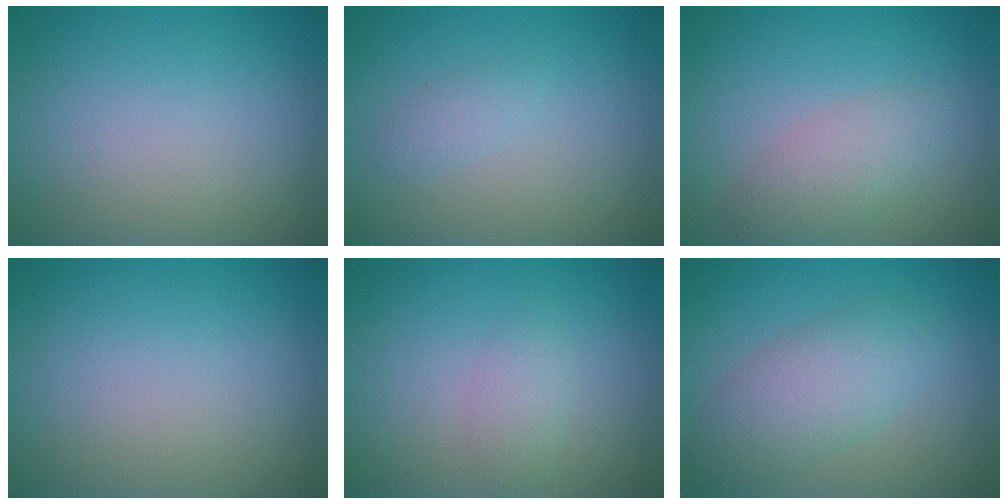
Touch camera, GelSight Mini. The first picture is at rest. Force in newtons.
{"total": 1.1, "press": 1.1, "slide": 0.0}
{"total": 3.0, "press": 3.0, "slide": 0.1}
{"total": 0.0}
{"total": 1.6, "press": 1.6, "slide": 0.1}
{"total": 4.2, "press": 4.2, "slide": 0.0}